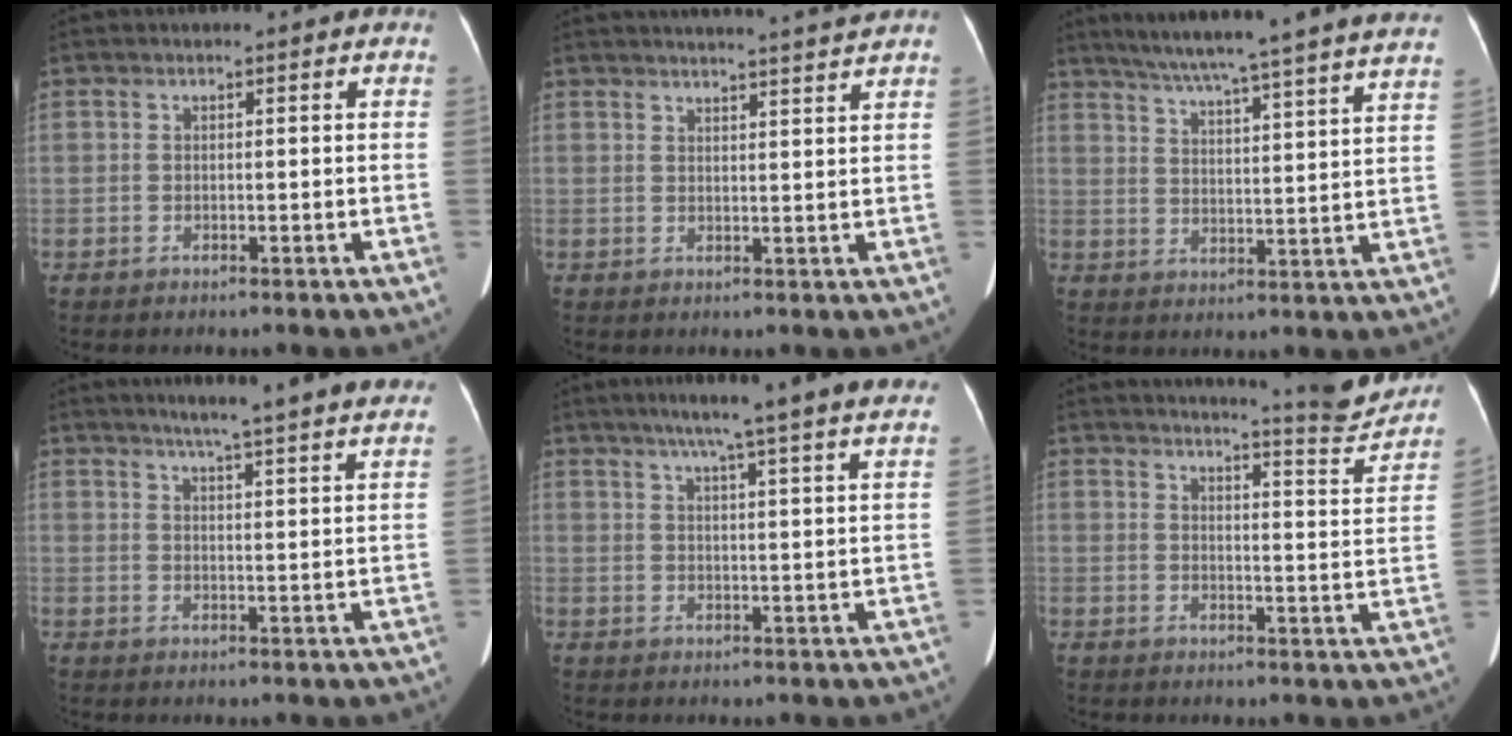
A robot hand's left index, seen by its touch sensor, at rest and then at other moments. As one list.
[{"total": 10.4, "force": [9.8, -1.4, 3.2], "torque": [-0.044, -0.009, 0.116]}, {"total": 26.5, "force": [23.6, -0.9, 12.0], "torque": [-0.192, -0.030, 0.303]}, {"total": 17.3, "force": [15.1, -0.2, 8.4], "torque": [-0.119, -0.012, 0.182]}, {"total": 17.8, "force": [14.8, -1.1, 9.7], "torque": [-0.147, -0.002, 0.181]}, {"total": 13.1, "force": [12.7, -0.5, 3.3], "torque": [-0.043, -0.059, 0.145]}]